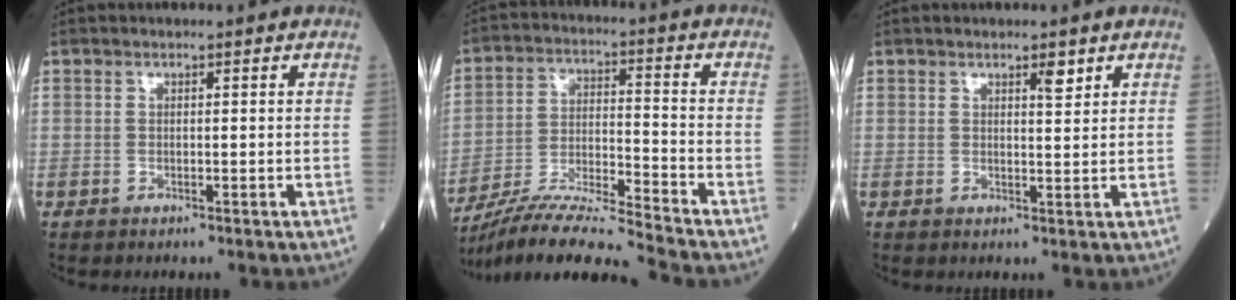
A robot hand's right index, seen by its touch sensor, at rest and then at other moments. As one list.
[{"total": 13.1, "force": [-11.9, -1.8, 5.3], "torque": [-0.096, -0.002, -0.214]}, {"total": 2.0, "force": [1.3, 0.4, 1.4], "torque": [-0.021, -0.003, 0.019]}]